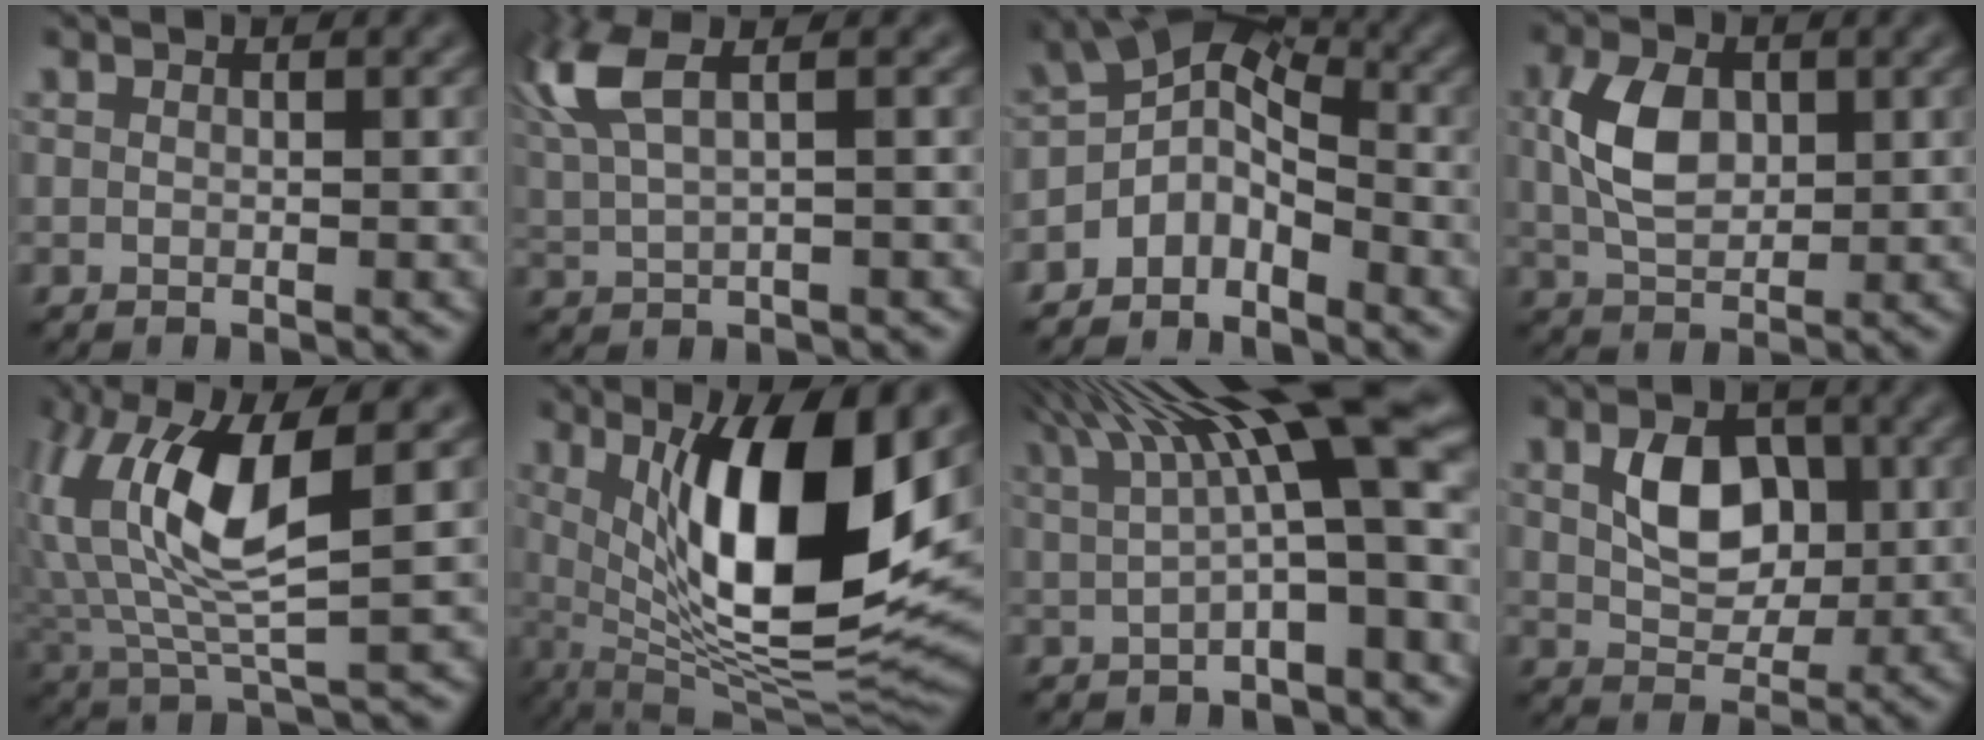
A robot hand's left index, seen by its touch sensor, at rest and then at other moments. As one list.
[{"total": 5.7, "force": [2.5, 1.9, 4.8], "torque": [-0.123, 0.013, 0.052]}, {"total": 5.0, "force": [-3.1, 2.9, 2.7], "torque": [-0.046, -0.004, -0.072]}, {"total": 5.2, "force": [0.8, 3.3, 3.9], "torque": [-0.089, 0.001, 0.015]}, {"total": 9.6, "force": [2.7, 3.1, 8.7], "torque": [-0.186, -0.006, 0.052]}, {"total": 13.4, "force": [2.6, 4.4, 12.4], "torque": [-0.194, -0.020, 0.046]}, {"total": 11.2, "force": [3.6, 2.7, 10.2], "torque": [-0.145, 0.021, 0.055]}, {"total": 5.0, "force": [0.8, 3.5, 3.5], "torque": [-0.072, -0.004, 0.013]}]